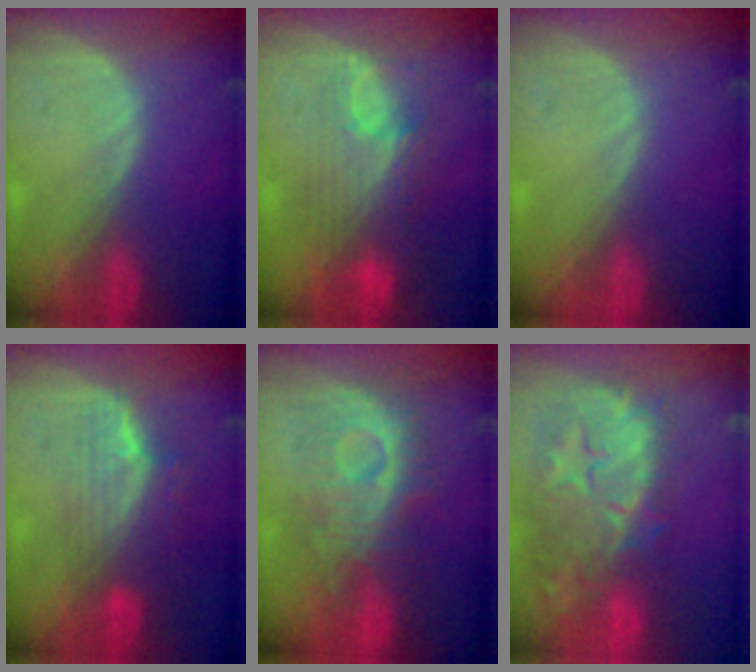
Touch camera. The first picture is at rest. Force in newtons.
{"total": 9.2, "press": 8.2, "slide": 4.3}
{"total": 0.0}
{"total": 7.4, "press": 6.6, "slide": 3.3}
{"total": 9.1, "press": 9.1, "slide": 0.3}
{"total": 13.4, "press": 11.7, "slide": 6.4}